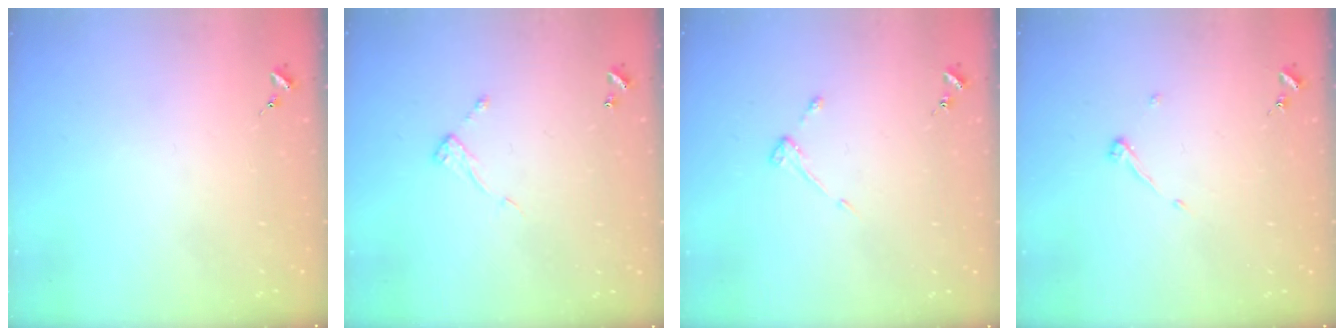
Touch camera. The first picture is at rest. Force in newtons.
{"total": 6.2, "press": 6.2, "slide": 0.4}
{"total": 2.8, "press": 2.8, "slide": 0.3}
{"total": 3.8, "press": 3.8, "slide": 0.6}